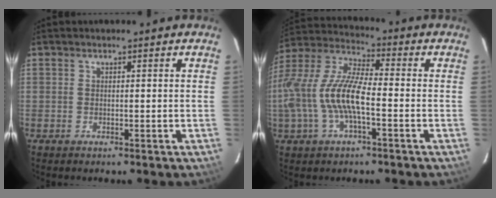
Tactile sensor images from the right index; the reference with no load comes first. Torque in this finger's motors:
{"motor_torque": [0.73, -0.22, 0.93, 0.21]}